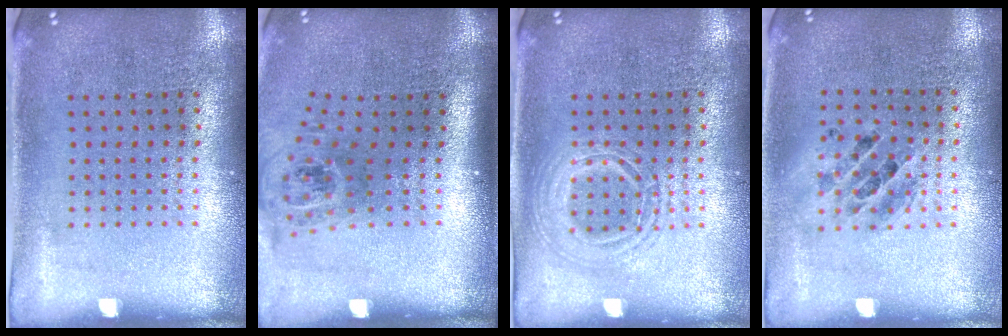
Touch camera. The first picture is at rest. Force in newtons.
{"total": 1.7, "press": 1.2, "slide": 1.2}
{"total": 2.3, "press": 2.3, "slide": 0.2}
{"total": 1.3, "press": 1.2, "slide": 0.5}